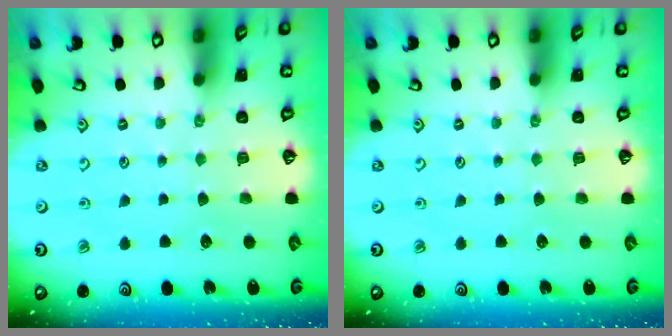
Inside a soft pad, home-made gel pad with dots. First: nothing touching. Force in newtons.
{"total": 0.0}